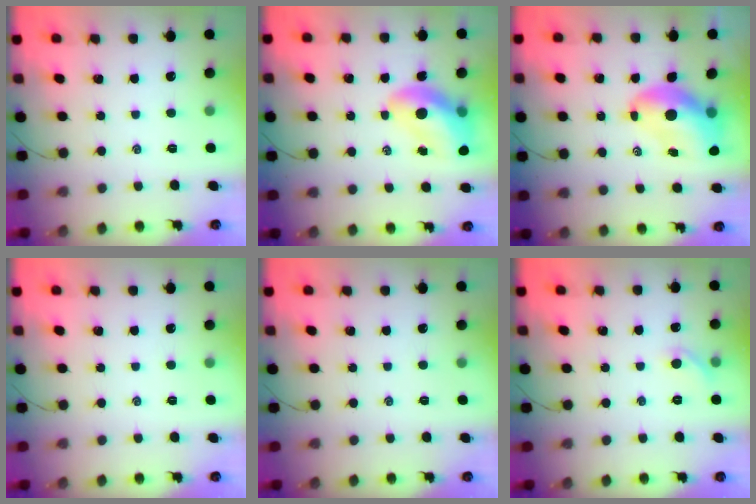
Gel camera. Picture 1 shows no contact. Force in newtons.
{"total": 11.9, "press": 11.4, "slide": 3.5}
{"total": 9.4, "press": 8.9, "slide": 3.0}
{"total": 0.0}
{"total": 0.0}
{"total": 5.6, "press": 5.2, "slide": 1.8}